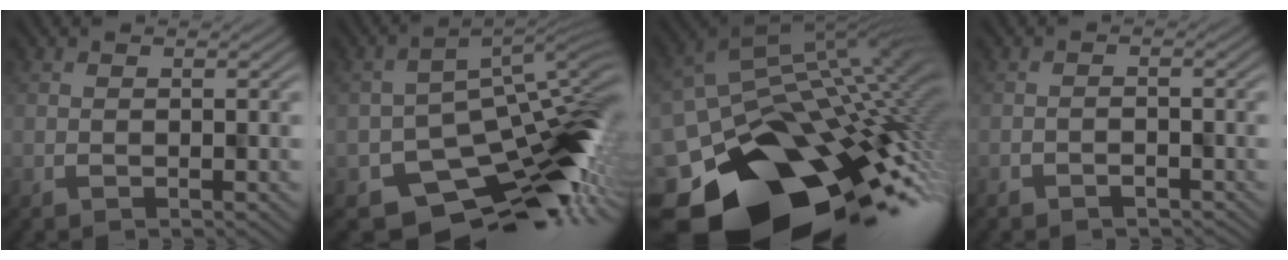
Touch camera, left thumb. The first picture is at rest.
{"total": 10.2, "force": [-5.7, 5.8, 6.1], "torque": [-0.086, -0.028, -0.088]}
{"total": 16.3, "force": [-6.3, 10.9, 10.4], "torque": [-0.199, -0.044, -0.084]}
{"total": 1.2, "force": [-1.1, 0.3, -0.5], "torque": [0.002, -0.005, -0.012]}